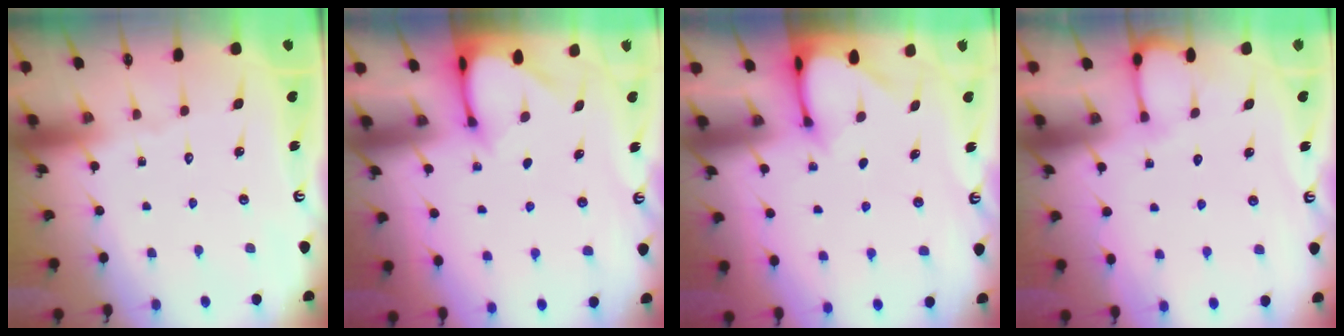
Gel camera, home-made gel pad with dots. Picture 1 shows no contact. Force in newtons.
{"total": 3.2, "press": 3.2, "slide": 0.3}
{"total": 3.3, "press": 3.3, "slide": 0.3}
{"total": 2.6, "press": 2.6, "slide": 0.3}